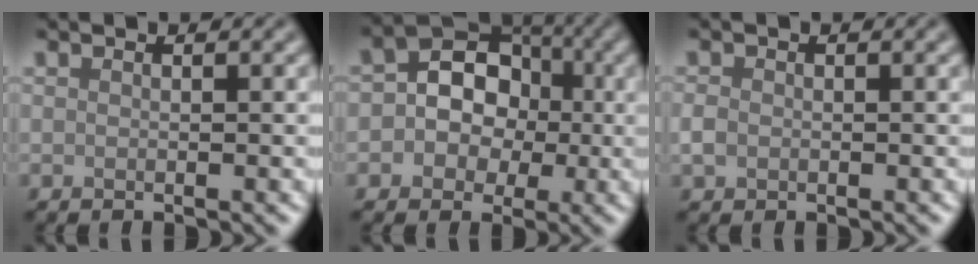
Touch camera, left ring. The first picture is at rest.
{"total": 6.6, "force": [0.0, 5.5, 3.7], "torque": [-0.029, 0.017, -0.012]}
{"total": 1.2, "force": [-0.3, 1.1, 0.6], "torque": [-0.012, -0.002, -0.009]}